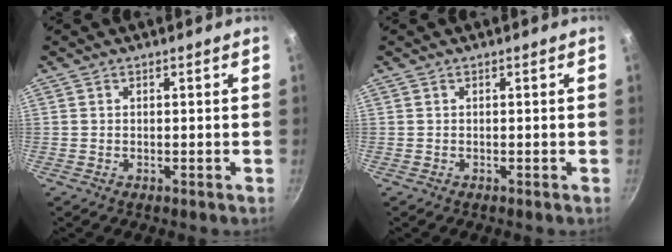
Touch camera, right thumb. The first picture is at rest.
{"total": 0.0}